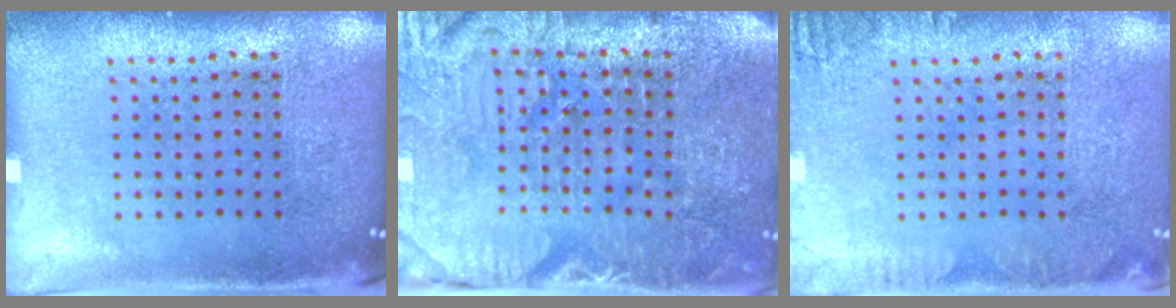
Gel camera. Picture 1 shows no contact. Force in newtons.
{"total": 4.0, "press": 3.9, "slide": 0.8}
{"total": 1.9, "press": 1.9, "slide": 0.3}